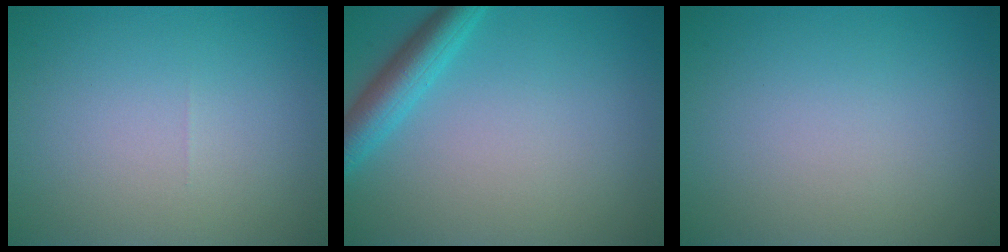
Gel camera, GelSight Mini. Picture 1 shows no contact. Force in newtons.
{"total": 3.6, "press": 3.6, "slide": 0.1}
{"total": 0.0}